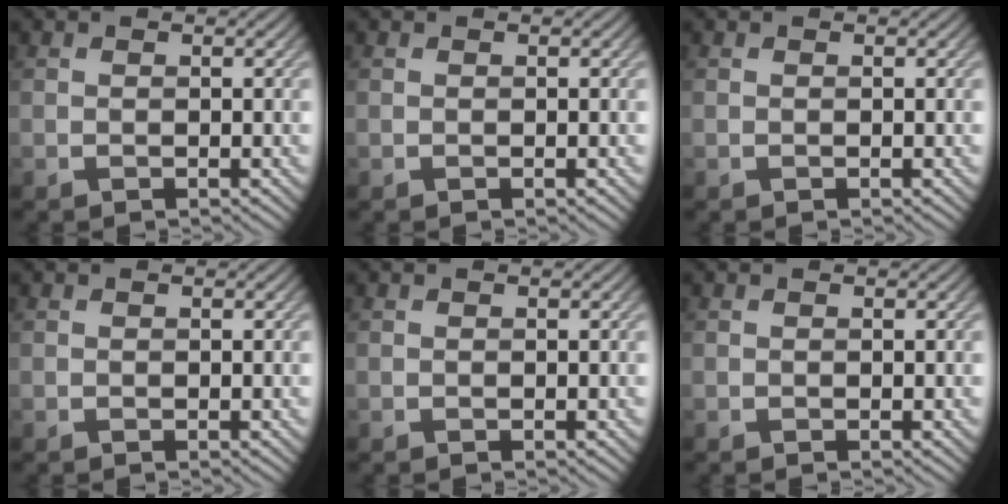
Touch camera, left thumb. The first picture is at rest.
{"total": 0.0}
{"total": 0.0}
{"total": 0.0}
{"total": 0.0}
{"total": 0.0}